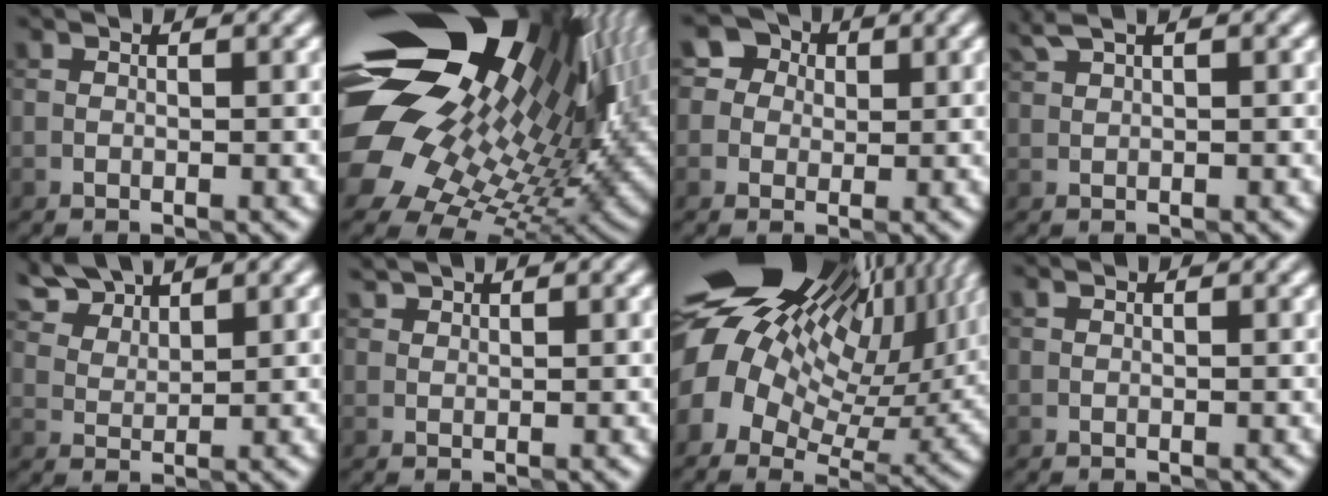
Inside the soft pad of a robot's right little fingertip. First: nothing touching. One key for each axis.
{"total": 20.3, "fx": 7.7, "fy": 11.7, "fz": 14.6, "tx": -0.268, "ty": 0.021, "tz": 0.133}
{"total": 4.7, "fx": 2.2, "fy": 3.8, "fz": 1.6, "tx": -0.024, "ty": 0.018, "tz": 0.023}
{"total": 2.0, "fx": 1.7, "fy": 0.2, "fz": 1.2, "tx": -0.031, "ty": 0.010, "tz": 0.040}
{"total": 5.8, "fx": 4.8, "fy": 2.2, "fz": 2.3, "tx": -0.076, "ty": 0.002, "tz": 0.106}
{"total": 1.3, "fx": 1.3, "fy": 0.2, "fz": 0.2, "tx": -0.011, "ty": 0.006, "tz": 0.031}
{"total": 19.7, "fx": 7.1, "fy": 11.8, "fz": 14.1, "tx": -0.267, "ty": 0.018, "tz": 0.134}
{"total": 0.0}